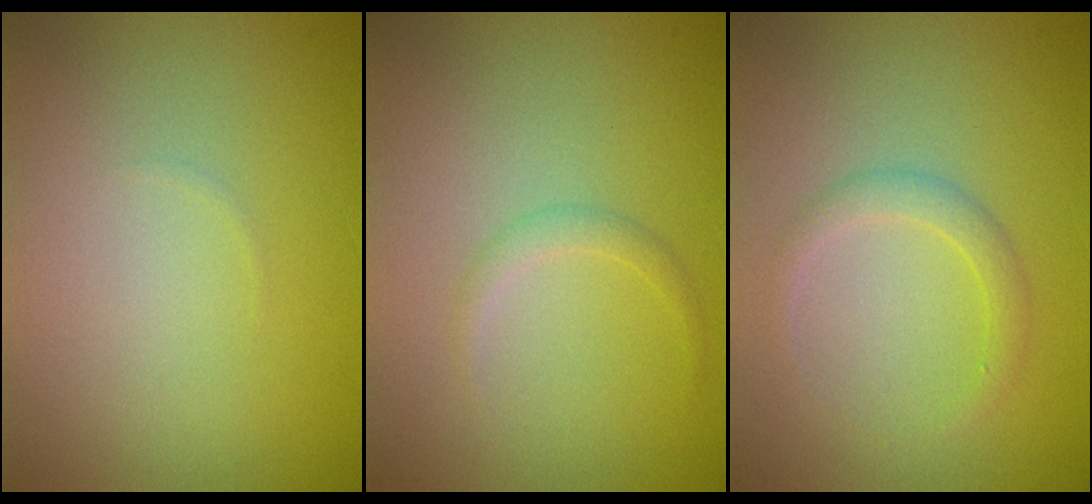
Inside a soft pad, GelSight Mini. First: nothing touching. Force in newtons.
{"total": 1.0, "press": 1.0, "slide": 0.1}
{"total": 1.6, "press": 1.6, "slide": 0.1}